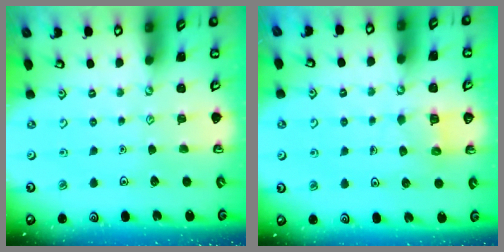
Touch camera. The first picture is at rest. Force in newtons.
{"total": 5.2, "press": 5.2, "slide": 0.5}